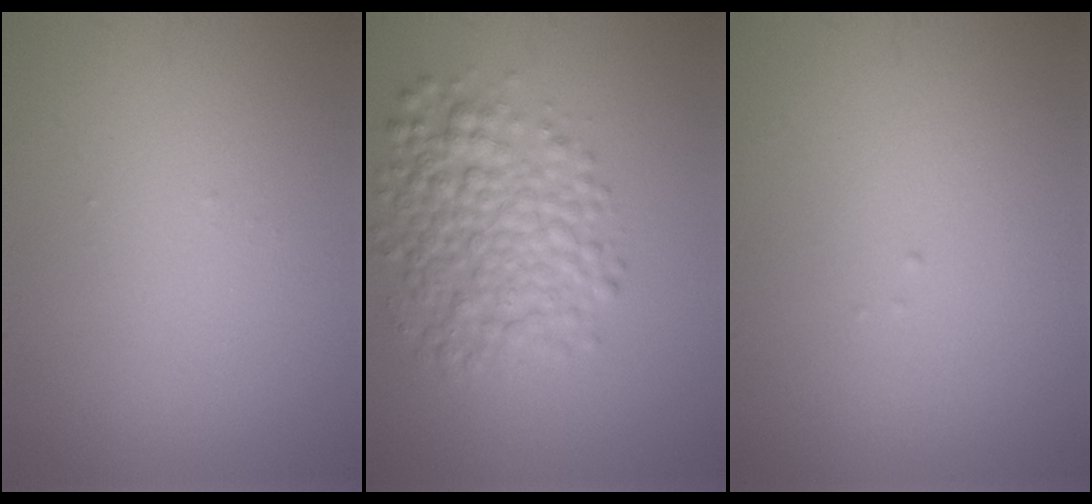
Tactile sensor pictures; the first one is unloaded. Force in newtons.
{"total": 6.1, "press": 6.1, "slide": 0.0}
{"total": 0.0}